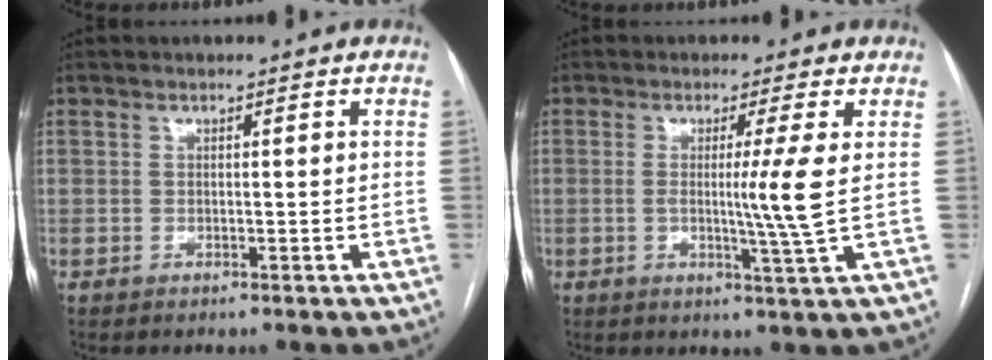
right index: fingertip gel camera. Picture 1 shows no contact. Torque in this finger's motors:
{"motor_torque": [0.10, 0.08, 0.24, 0.07]}